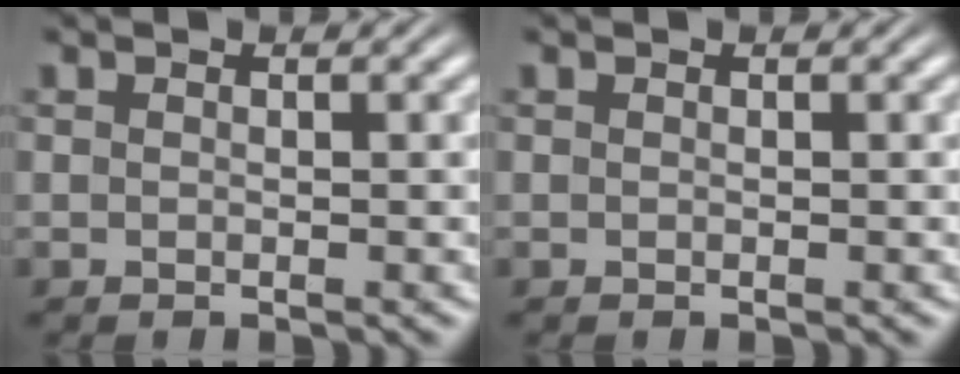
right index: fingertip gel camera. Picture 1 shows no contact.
{"total": 0.0}